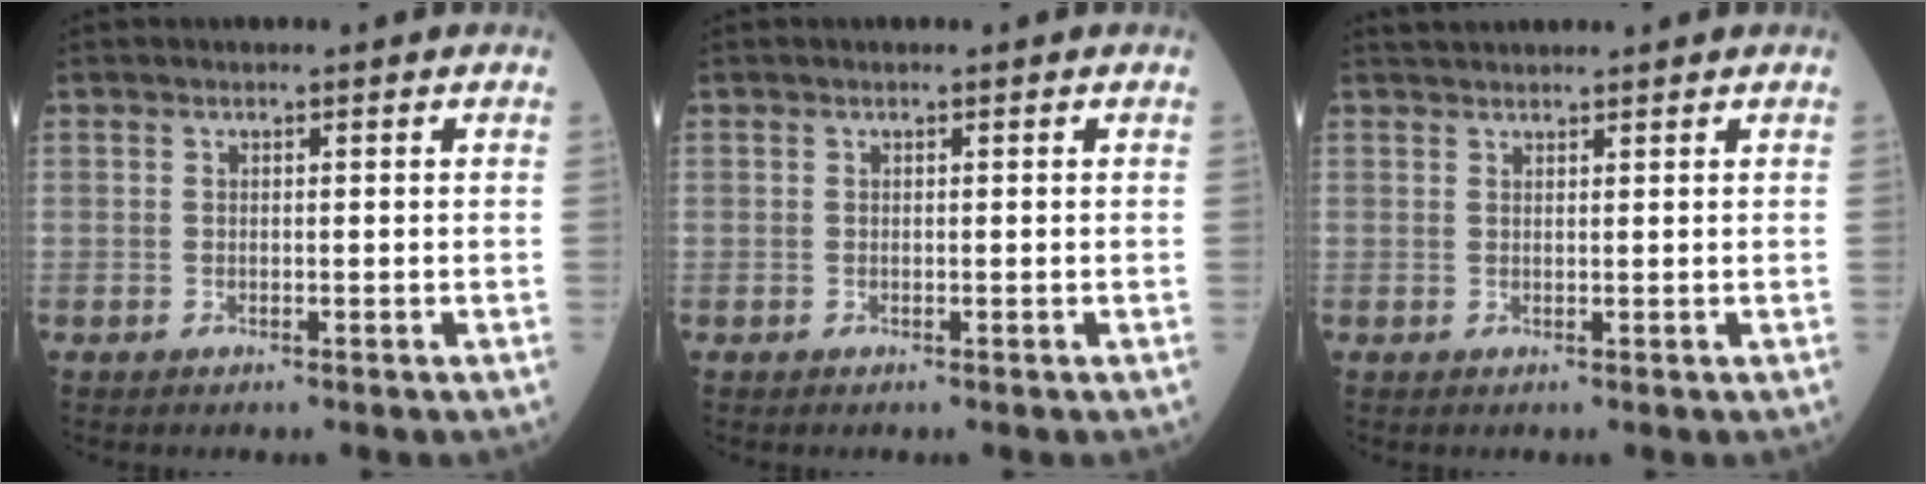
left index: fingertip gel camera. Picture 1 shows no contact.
{"total": 0.0}
{"total": 3.6, "force": [3.5, 0.0, 1.0], "torque": [-0.011, 0.035, 0.058]}